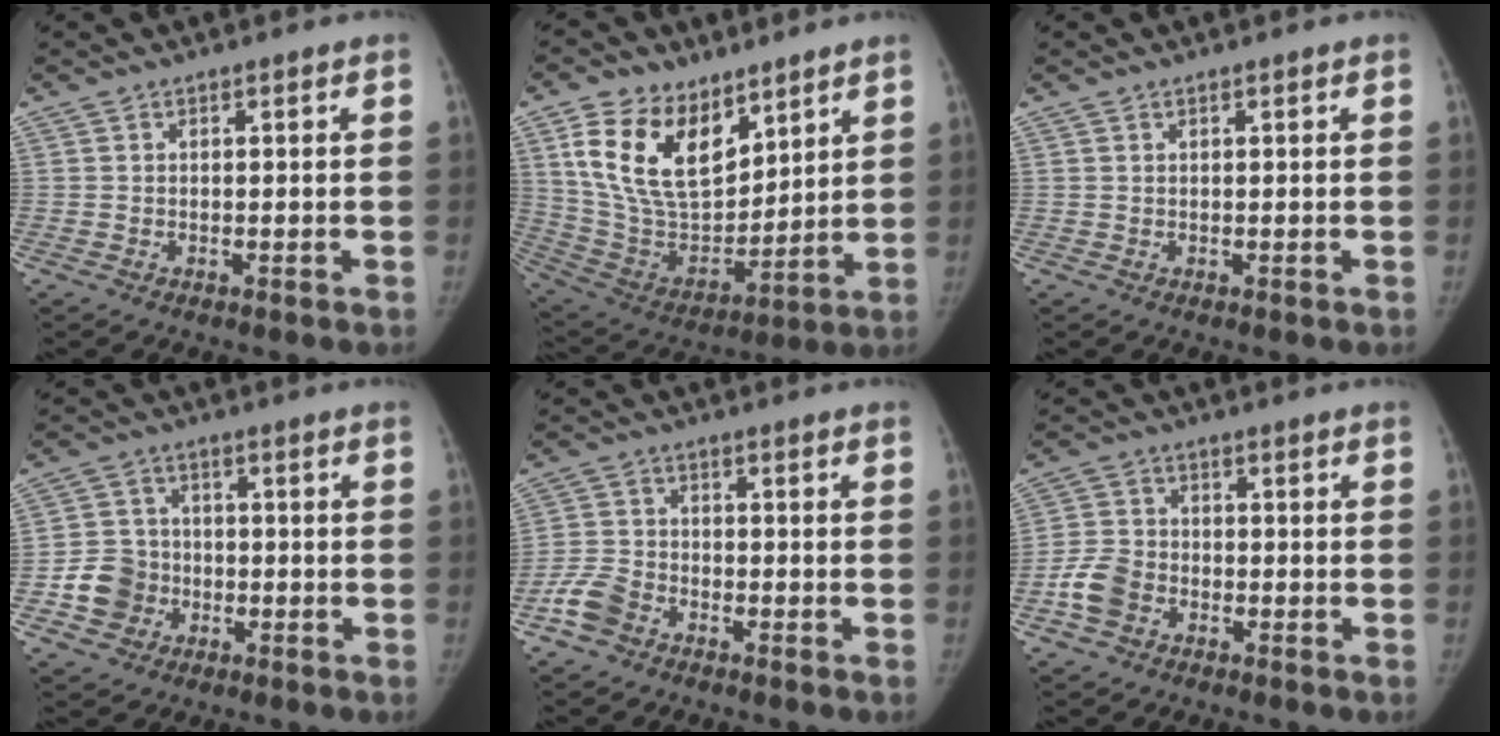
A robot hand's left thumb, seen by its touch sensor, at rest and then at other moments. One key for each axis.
{"total": 19.3, "fx": 9.9, "fy": 11.3, "fz": 12.1, "tx": -0.184, "ty": -0.046, "tz": 0.201}
{"total": 0.0}
{"total": 7.3, "fx": -2.4, "fy": 6.5, "fz": 2.1, "tx": -0.013, "ty": 0.021, "tz": -0.045}
{"total": 5.6, "fx": -3.6, "fy": 3.6, "fz": 2.3, "tx": -0.045, "ty": 0.016, "tz": -0.076}
{"total": 6.1, "fx": -2.8, "fy": 4.6, "fz": 3.0, "tx": -0.051, "ty": 0.017, "tz": -0.059}